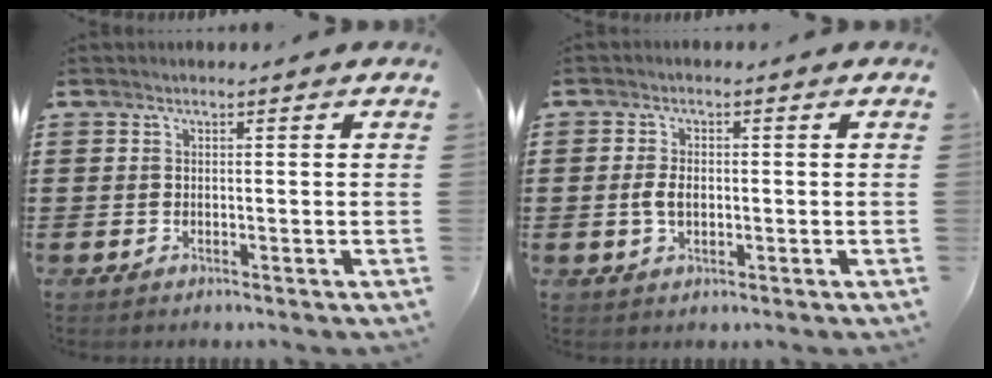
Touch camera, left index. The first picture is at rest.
{"total": 3.2, "force": [-0.4, 1.8, 2.5], "torque": [-0.065, -0.002, -0.012]}